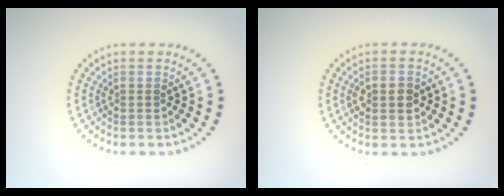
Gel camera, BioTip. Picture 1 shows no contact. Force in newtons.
{"total": 2.9, "press": 2.9, "slide": 0.2}